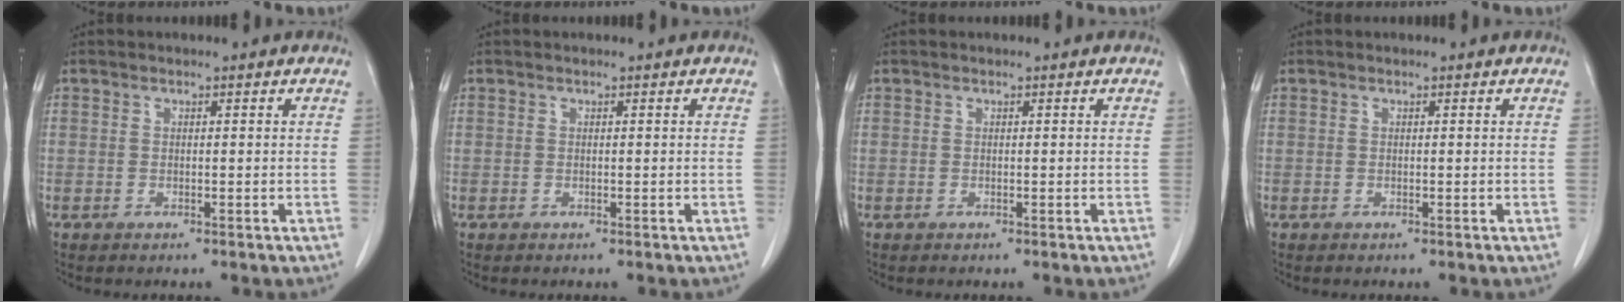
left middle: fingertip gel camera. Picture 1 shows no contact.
{"total": 0.0}
{"total": 0.0}
{"total": 0.0}